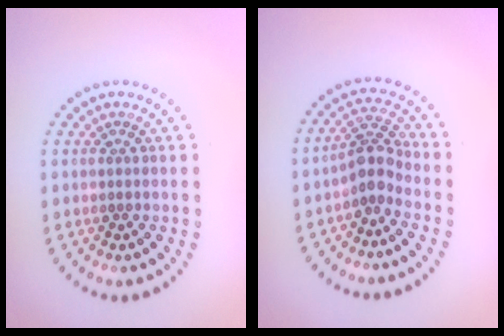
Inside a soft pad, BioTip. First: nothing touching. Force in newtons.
{"total": 2.6, "press": 2.0, "slide": 1.7}